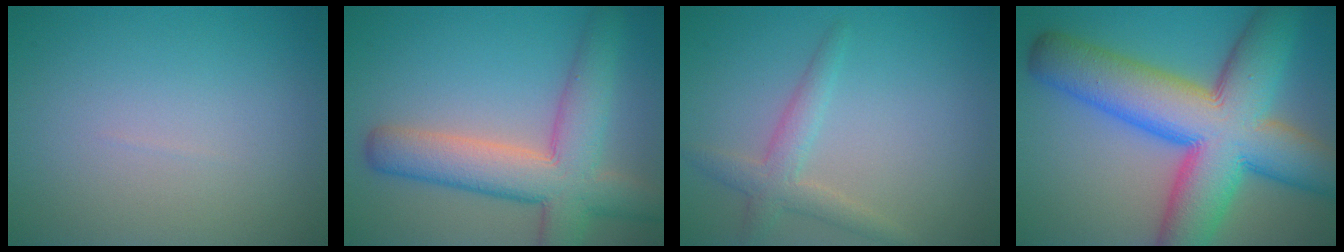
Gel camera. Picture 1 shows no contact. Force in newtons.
{"total": 8.0, "press": 8.0, "slide": 0.5}
{"total": 2.6, "press": 2.6, "slide": 0.1}
{"total": 14.8, "press": 14.8, "slide": 0.5}